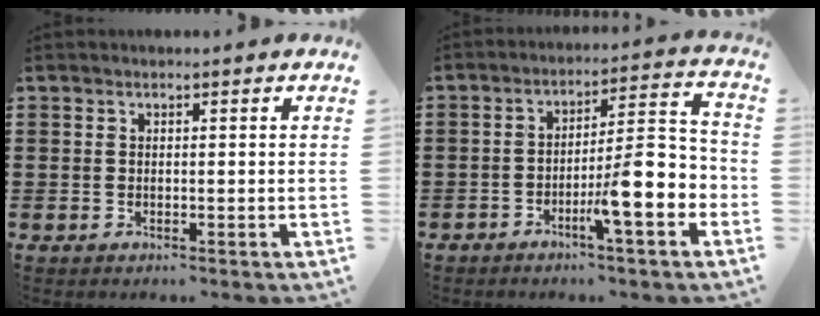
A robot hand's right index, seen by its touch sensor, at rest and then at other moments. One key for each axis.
{"total": 9.8, "fx": -4.5, "fy": 1.8, "fz": 8.5, "tx": -0.129, "ty": -0.004, "tz": -0.082}